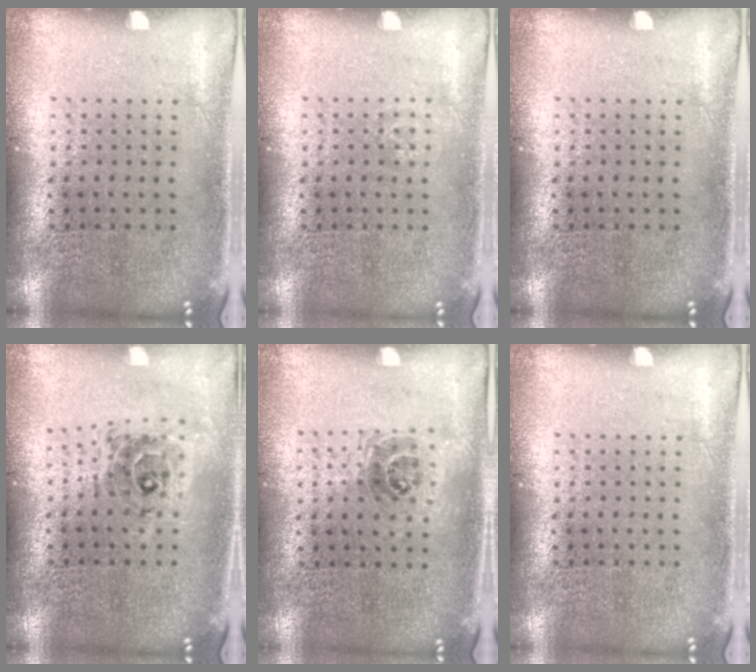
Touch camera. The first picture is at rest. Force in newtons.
{"total": 0.7, "press": 0.7, "slide": 0.1}
{"total": 0.0}
{"total": 0.7, "press": 0.7, "slide": 0.1}
{"total": 1.0, "press": 0.9, "slide": 0.5}
{"total": 0.0}